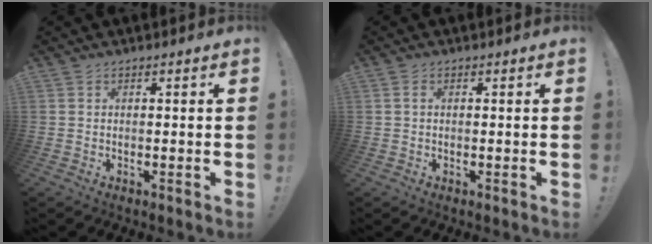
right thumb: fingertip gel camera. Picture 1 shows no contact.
{"total": 1.0, "force": [0.2, 0.5, 0.8], "torque": [-0.020, 0.004, 0.003]}